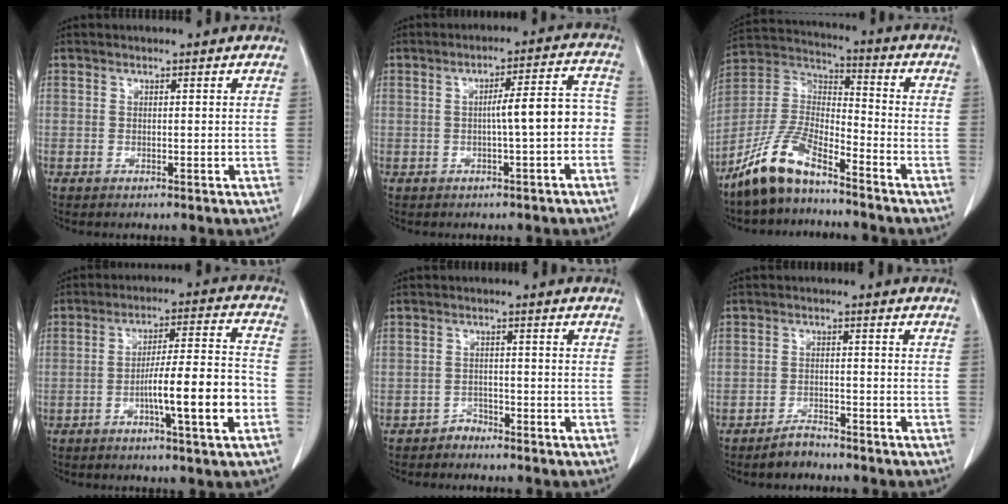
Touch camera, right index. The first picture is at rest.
{"total": 6.5, "force": [-1.2, 1.0, 6.3], "torque": [-0.084, 0.033, -0.016]}
{"total": 11.8, "force": [-9.1, 3.2, 6.8], "torque": [-0.155, 0.011, -0.179]}
{"total": 11.9, "force": [-3.9, 0.5, 11.3], "torque": [-0.179, 0.007, -0.061]}
{"total": 1.8, "force": [-1.6, 0.8, -0.1], "torque": [0.002, 0.004, -0.027]}
{"total": 2.9, "force": [-2.6, 0.9, 0.7], "torque": [-0.015, 0.000, -0.044]}